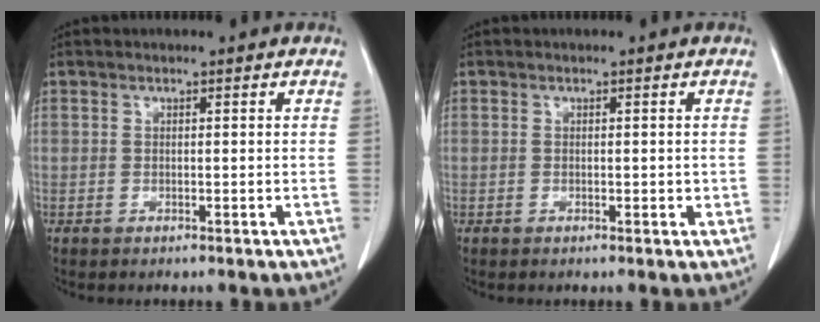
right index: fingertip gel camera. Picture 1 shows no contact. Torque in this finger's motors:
{"motor_torque": [0.16, 0.33, 0.09, 0.05]}